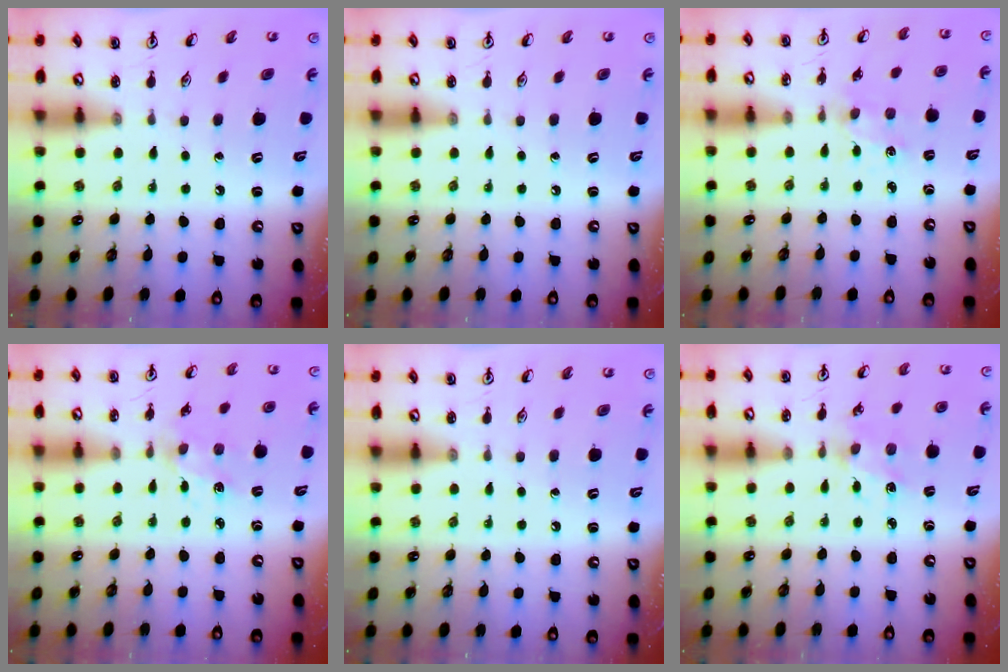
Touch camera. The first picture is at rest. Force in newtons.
{"total": 0.0}
{"total": 0.7, "press": 0.7, "slide": 0.2}
{"total": 2.4, "press": 2.3, "slide": 0.4}
{"total": 0.0}
{"total": 2.3, "press": 2.3, "slide": 0.3}